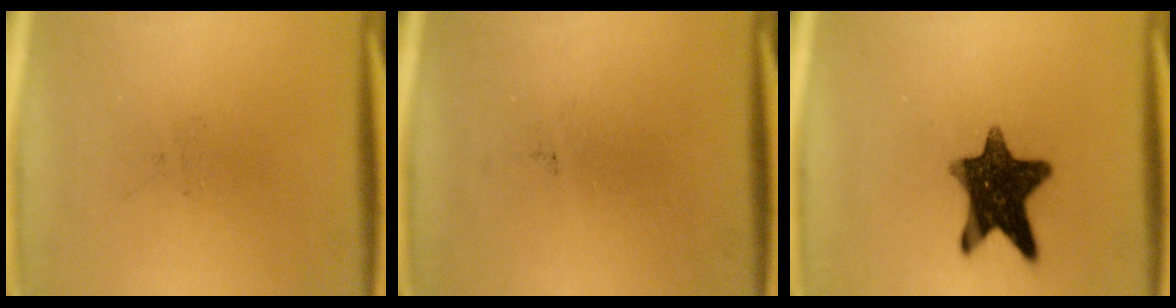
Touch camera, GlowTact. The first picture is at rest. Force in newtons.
{"total": 0.0}
{"total": 12.3}